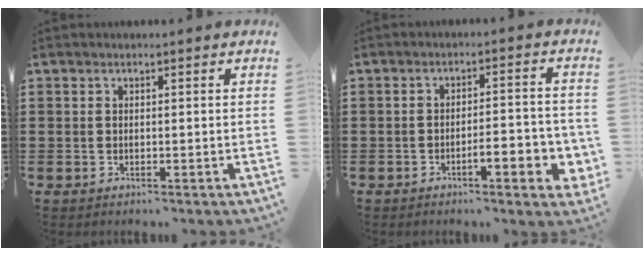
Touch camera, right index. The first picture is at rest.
{"total": 5.4, "force": [-2.2, 1.4, 4.7], "torque": [-0.068, -0.002, -0.040]}